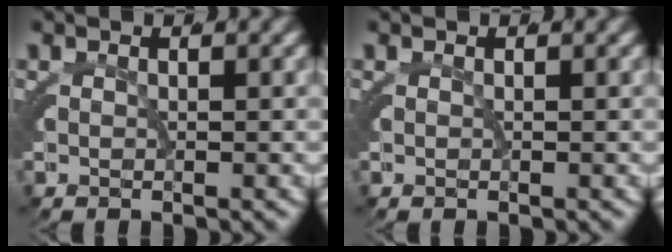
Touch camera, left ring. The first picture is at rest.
{"total": 0.0}